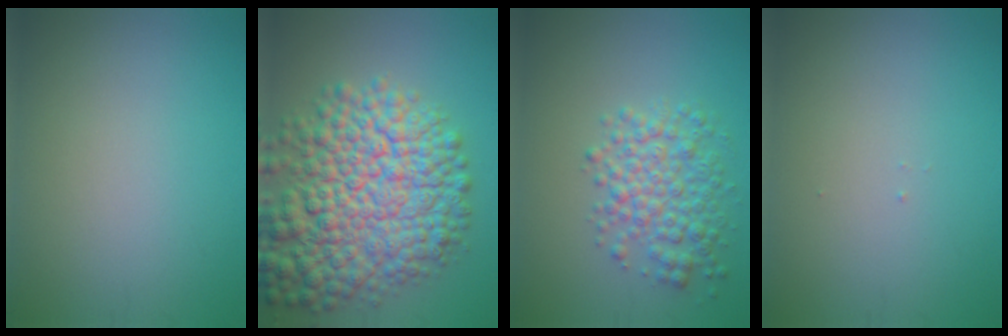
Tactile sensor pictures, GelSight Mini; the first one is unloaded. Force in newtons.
{"total": 12.3, "press": 12.3, "slide": 0.5}
{"total": 4.5, "press": 4.5, "slide": 0.1}
{"total": 0.0}